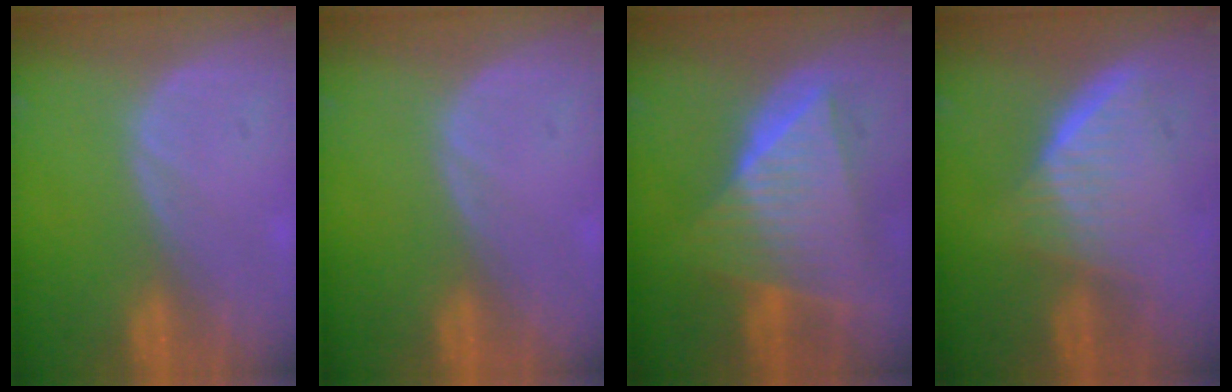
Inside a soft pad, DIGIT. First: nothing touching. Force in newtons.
{"total": 0.0}
{"total": 10.1, "press": 10.1, "slide": 0.6}
{"total": 6.7, "press": 6.0, "slide": 2.9}